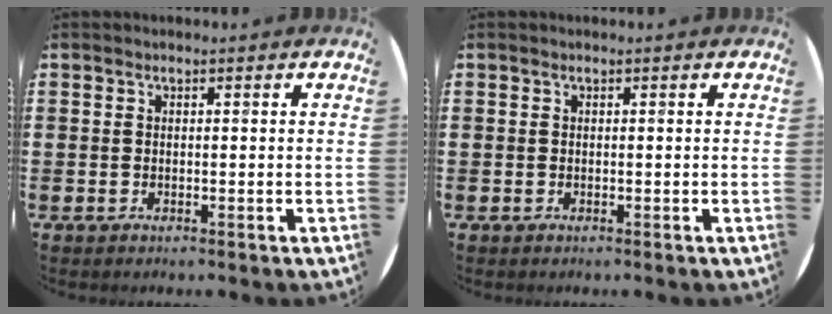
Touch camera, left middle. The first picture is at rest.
{"total": 0.0}